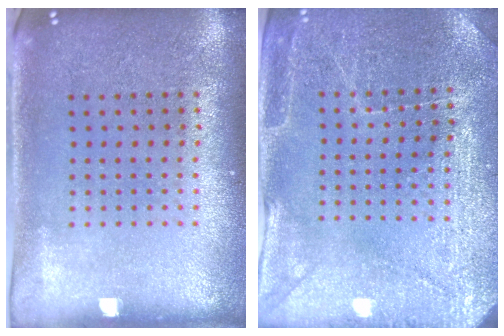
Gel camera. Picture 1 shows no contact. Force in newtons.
{"total": 2.9, "press": 2.9, "slide": 0.2}